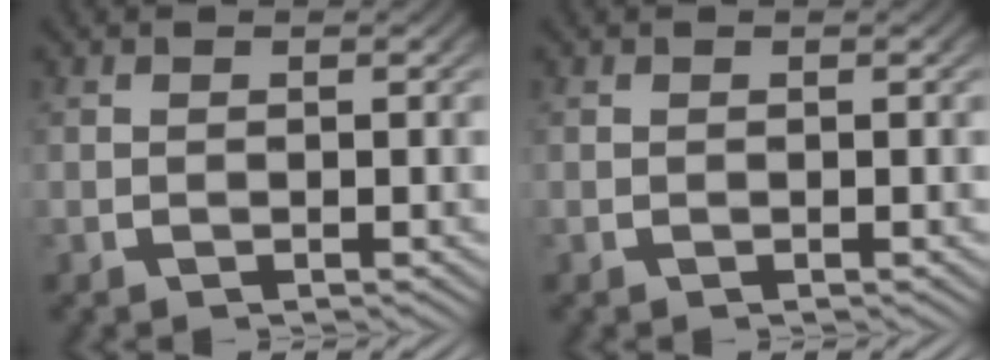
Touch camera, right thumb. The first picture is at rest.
{"total": 0.0}